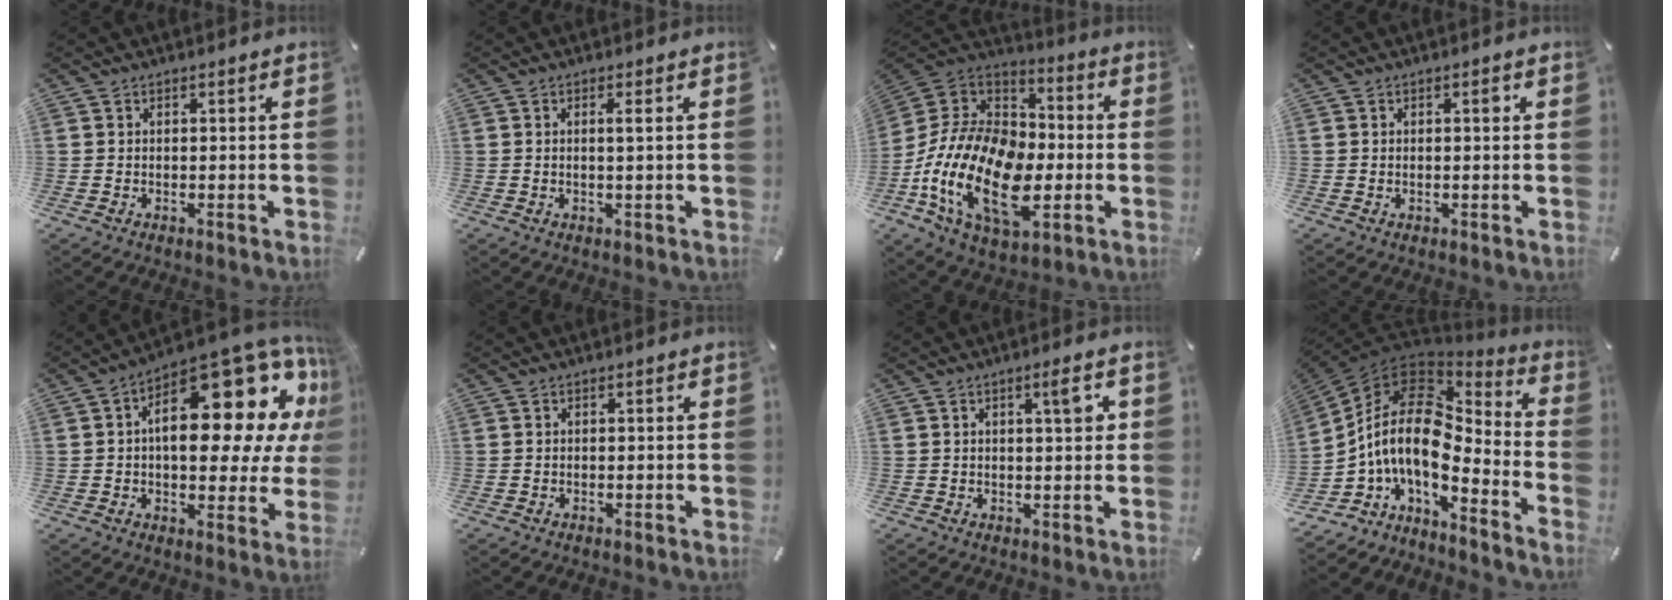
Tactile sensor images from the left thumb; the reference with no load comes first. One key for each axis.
{"total": 2.0, "fx": 0.5, "fy": -0.2, "fz": 1.9, "tx": -0.038, "ty": -0.005, "tz": 0.008}
{"total": 24.2, "fx": -8.4, "fy": 14.6, "fz": 17.4, "tx": -0.387, "ty": 0.020, "tz": -0.141}
{"total": 1.2, "fx": 0.4, "fy": 0.4, "fz": 1.1, "tx": -0.007, "ty": -0.004, "tz": 0.003}
{"total": 22.5, "fx": 8.3, "fy": 10.6, "fz": 18.0, "tx": -0.231, "ty": -0.078, "tz": 0.135}
{"total": 0.0}
{"total": 4.9, "fx": 1.6, "fy": 1.4, "fz": 4.4, "tx": -0.066, "ty": -0.004, "tz": 0.019}
{"total": 15.7, "fx": -0.9, "fy": 8.6, "fz": 13.1, "tx": -0.297, "ty": -0.024, "tz": -0.027}